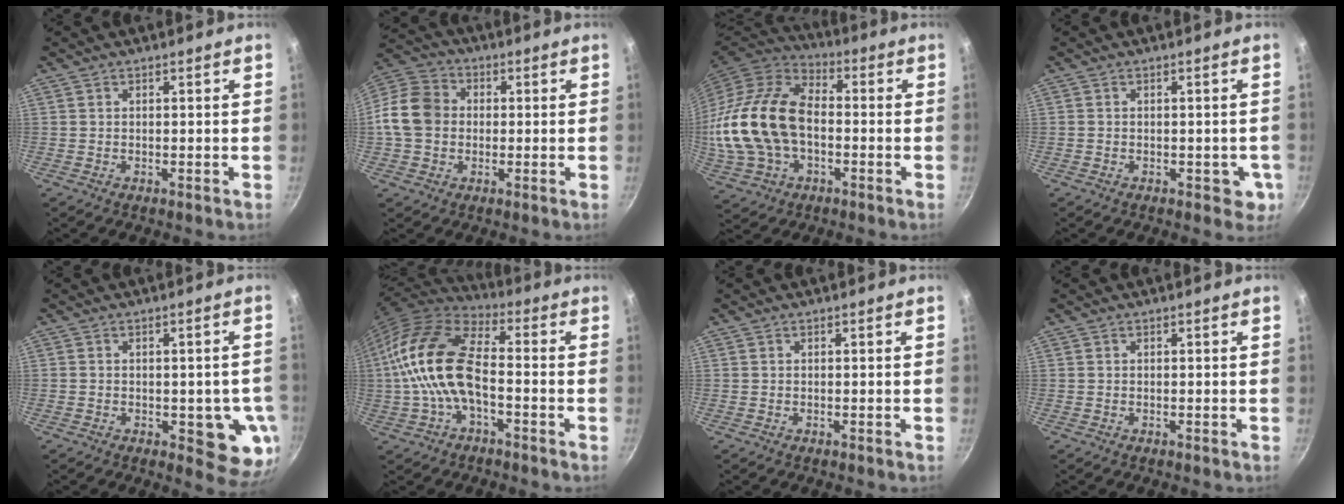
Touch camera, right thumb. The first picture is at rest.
{"total": 11.1, "force": [-0.3, 9.2, 6.2], "torque": [-0.090, 0.020, -0.026]}
{"total": 22.0, "force": [-1.7, 14.4, 16.6], "torque": [-0.327, 0.035, -0.031]}
{"total": 3.8, "force": [-1.1, 2.6, 2.6], "torque": [-0.010, 0.004, -0.011]}
{"total": 8.9, "force": [-1.9, 4.4, 7.6], "torque": [-0.050, -0.010, -0.023]}
{"total": 16.1, "force": [-2.2, 8.3, 13.6], "torque": [-0.252, 0.035, -0.056]}
{"total": 0.0}
{"total": 0.0}